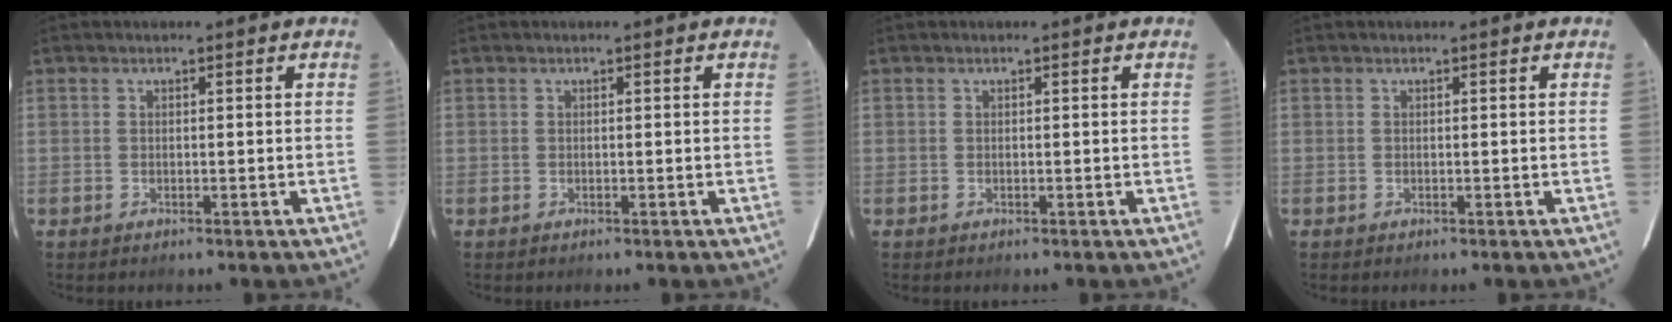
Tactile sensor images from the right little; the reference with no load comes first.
{"total": 0.0}
{"total": 0.0}
{"total": 0.0}